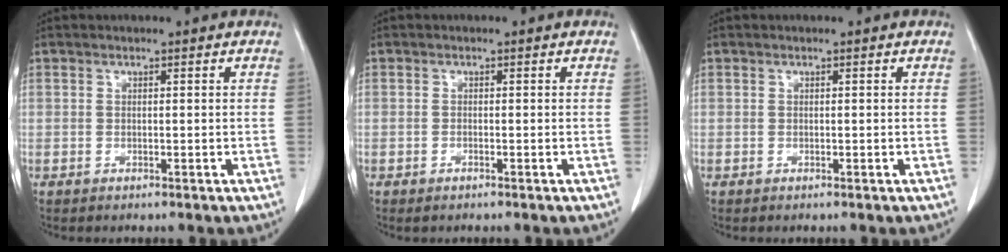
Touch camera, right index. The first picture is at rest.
{"total": 0.5, "force": [-0.4, 0.2, 0.3], "torque": [-0.013, -0.002, -0.003]}
{"total": 0.0}